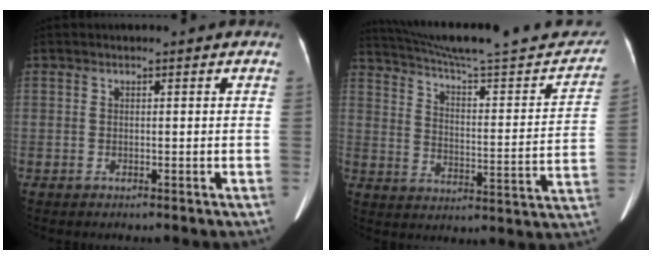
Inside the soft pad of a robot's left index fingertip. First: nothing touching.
{"total": 27.3, "force": [24.7, 3.0, 11.4], "torque": [-0.167, -0.043, 0.328]}